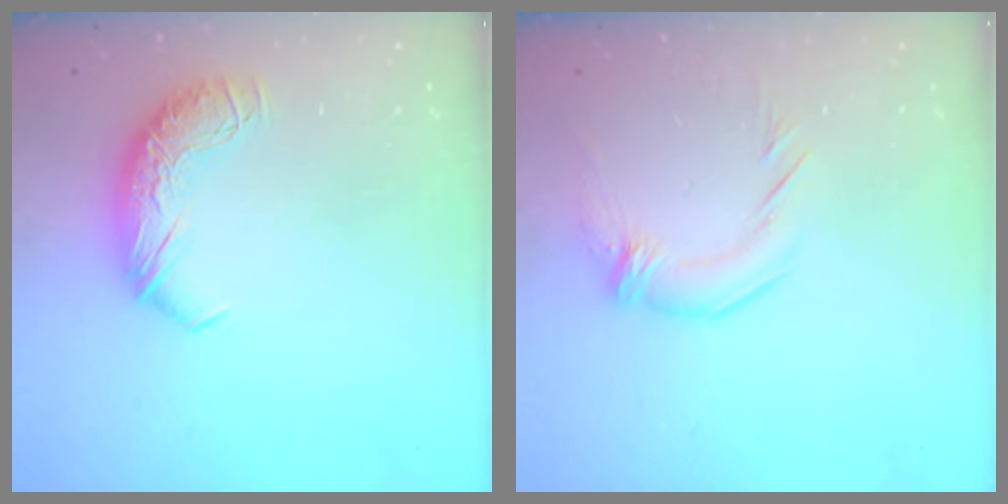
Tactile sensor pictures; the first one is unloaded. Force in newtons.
{"total": 1.6, "press": 0.0, "slide": 1.6}